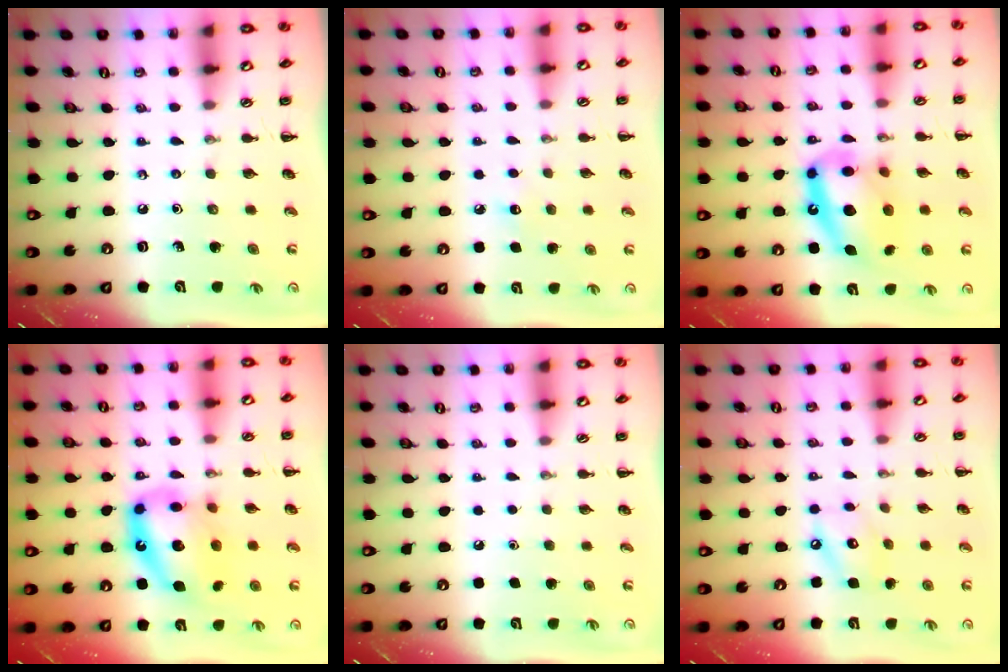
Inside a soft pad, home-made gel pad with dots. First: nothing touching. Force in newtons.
{"total": 5.6, "press": 5.5, "slide": 1.2}
{"total": 16.1, "press": 15.6, "slide": 3.8}
{"total": 15.3, "press": 14.8, "slide": 3.9}
{"total": 1.8, "press": 1.8, "slide": 0.1}
{"total": 7.8, "press": 7.7, "slide": 0.7}